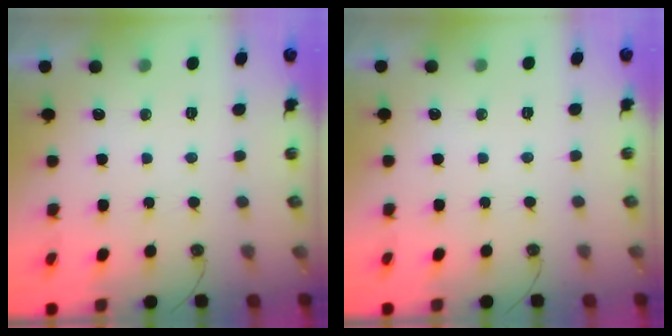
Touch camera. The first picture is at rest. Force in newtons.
{"total": 0.0}